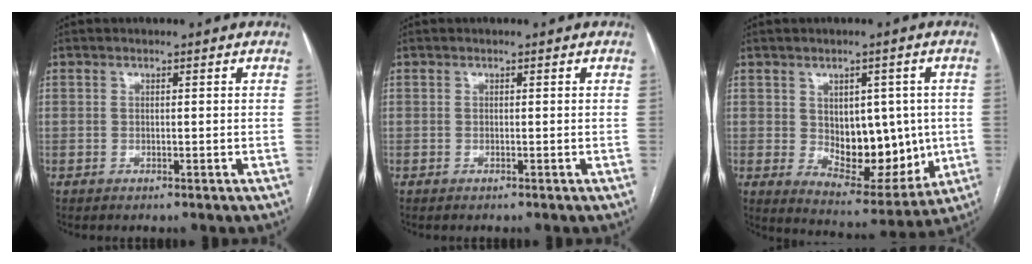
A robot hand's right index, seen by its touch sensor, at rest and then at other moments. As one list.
[{"total": 0.0}, {"total": 12.6, "force": [-0.1, 7.1, 10.5], "torque": [-0.140, -0.003, 0.023]}]